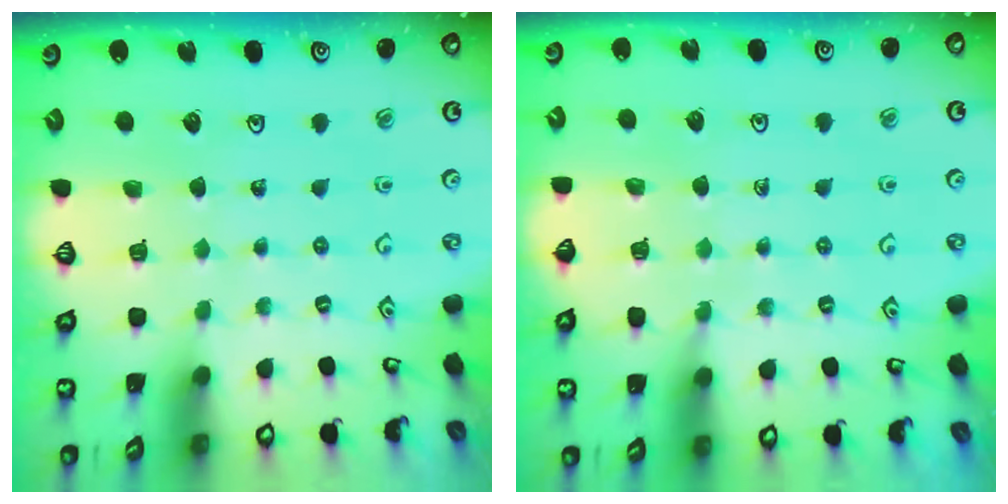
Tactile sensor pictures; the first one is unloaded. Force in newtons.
{"total": 6.4, "press": 6.3, "slide": 1.2}